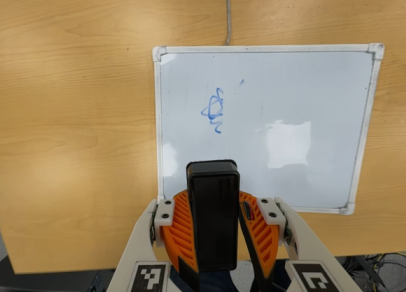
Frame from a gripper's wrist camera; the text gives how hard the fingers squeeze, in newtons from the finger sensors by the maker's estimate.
{"total": 8.2, "left": 9.1, "right": 7.2}